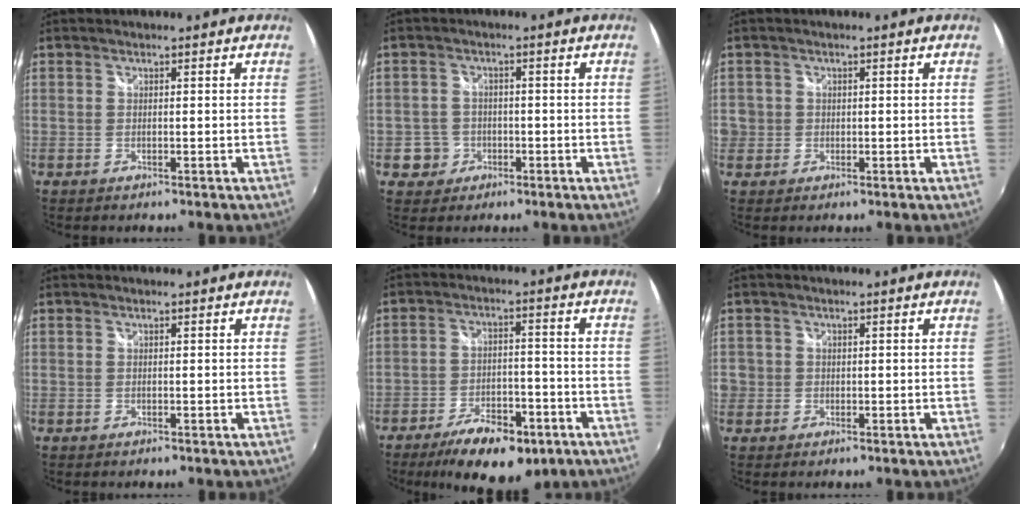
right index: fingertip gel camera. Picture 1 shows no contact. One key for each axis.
{"total": 4.5, "fx": -1.5, "fy": 4.2, "fz": 0.1, "tx": -0.009, "ty": 0.021, "tz": -0.022}
{"total": 3.0, "fx": -0.2, "fy": 3.0, "fz": 0.4, "tx": -0.011, "ty": 0.001, "tz": -0.003}
{"total": 0.0}
{"total": 15.1, "fx": -9.7, "fy": 6.6, "fz": 9.4, "tx": -0.177, "ty": -0.007, "tz": -0.140}
{"total": 2.8, "fx": -0.4, "fy": 2.8, "fz": 0.5, "tx": -0.012, "ty": -0.001, "tz": -0.008}